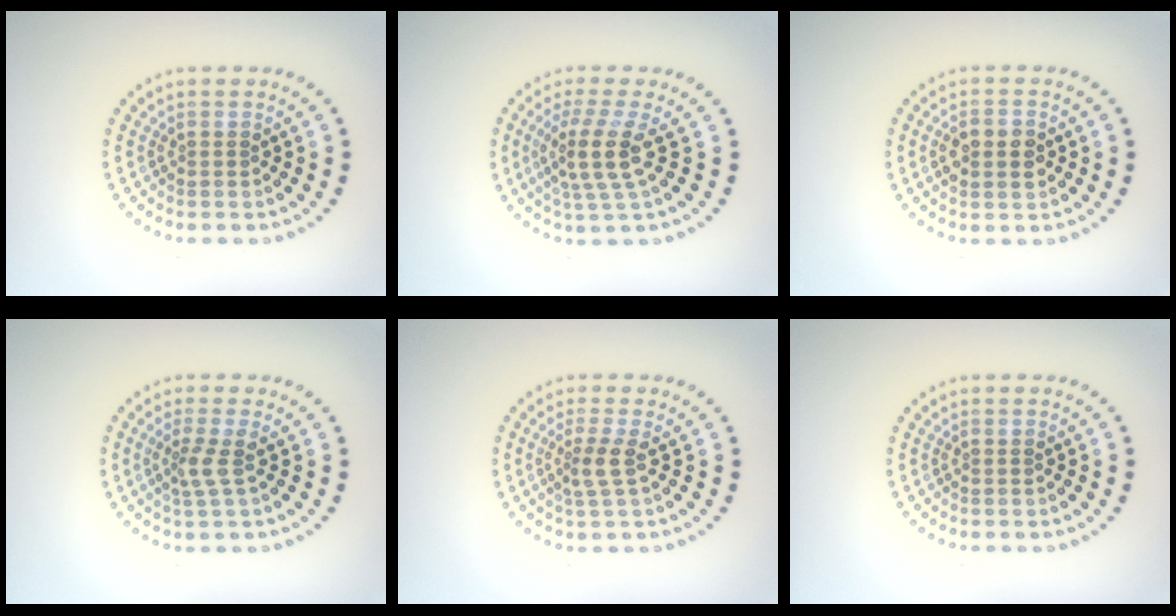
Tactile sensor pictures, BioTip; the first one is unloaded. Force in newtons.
{"total": 3.7, "press": 2.9, "slide": 2.3}
{"total": 3.0, "press": 3.0, "slide": 0.1}
{"total": 1.9, "press": 1.4, "slide": 1.3}
{"total": 2.0, "press": 1.6, "slide": 1.2}
{"total": 0.0}